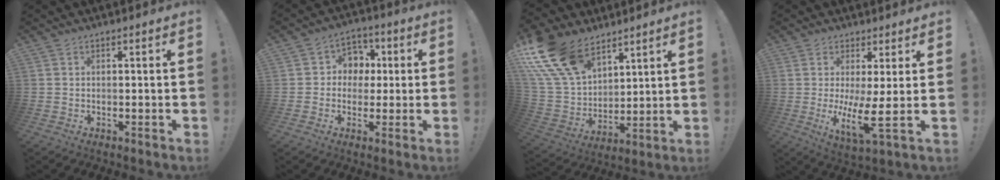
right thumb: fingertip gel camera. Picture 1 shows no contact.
{"total": 7.4, "force": [0.0, 7.1, 1.9], "torque": [-0.022, 0.007, 0.005]}
{"total": 20.2, "force": [12.8, 11.4, 10.7], "torque": [-0.235, -0.072, 0.245]}
{"total": 9.6, "force": [0.5, 0.9, 9.5], "torque": [-0.156, -0.034, 0.007]}